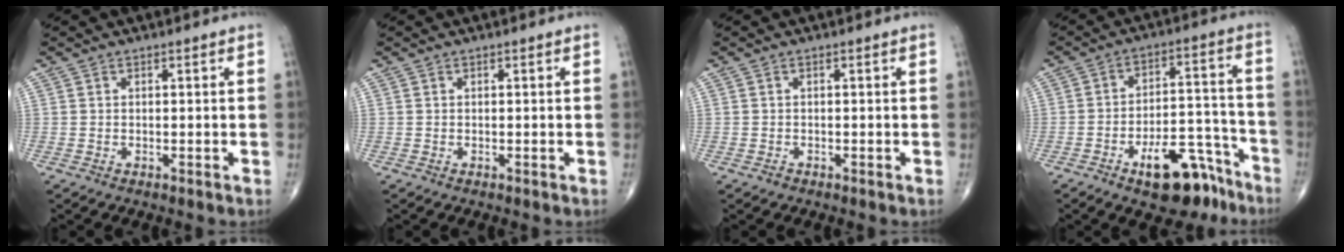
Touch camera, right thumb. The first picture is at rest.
{"total": 0.0}
{"total": 0.6, "force": [-0.5, 0.4, 0.0], "torque": [0.005, 0.001, -0.011]}
{"total": 13.8, "force": [-8.8, 6.0, 8.7], "torque": [-0.095, 0.080, -0.130]}